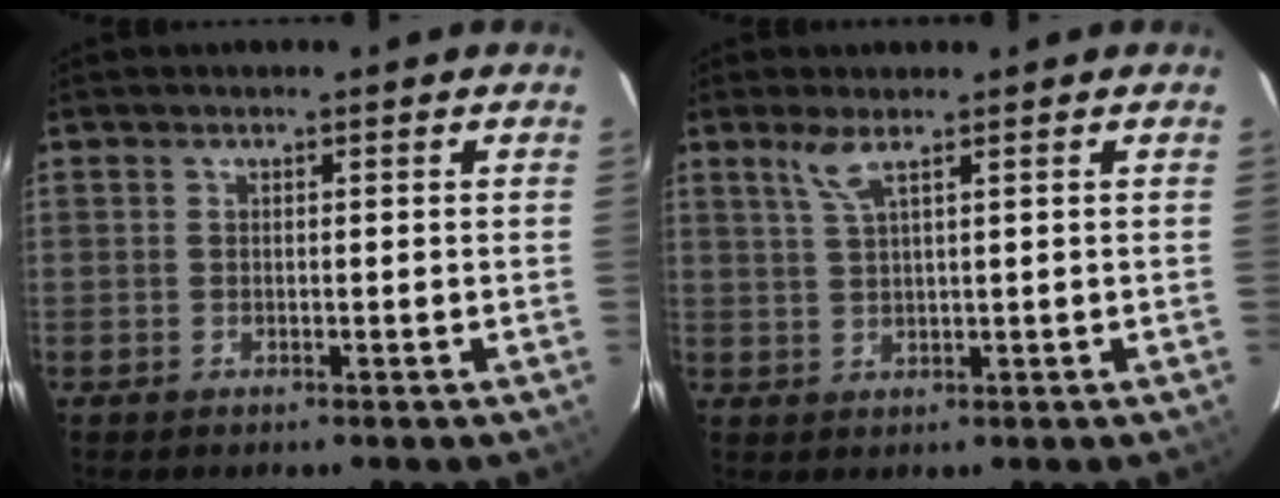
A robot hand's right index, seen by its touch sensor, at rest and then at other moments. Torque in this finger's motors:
{"motor_torque": [0.40, 0.24, 0.06, 0.03]}